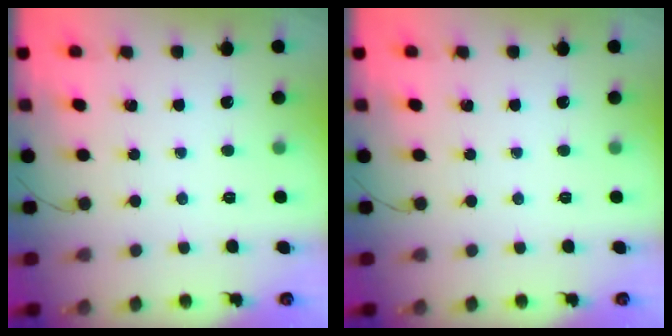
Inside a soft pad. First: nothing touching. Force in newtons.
{"total": 0.0}